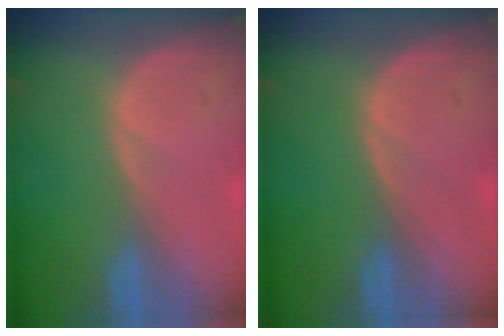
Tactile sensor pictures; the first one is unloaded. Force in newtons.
{"total": 0.0}